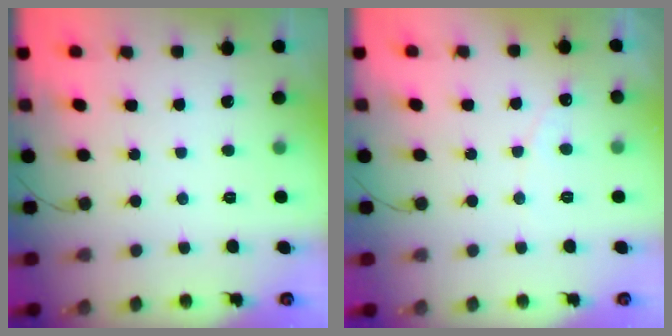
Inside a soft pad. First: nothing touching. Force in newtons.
{"total": 2.9, "press": 2.9, "slide": 0.2}